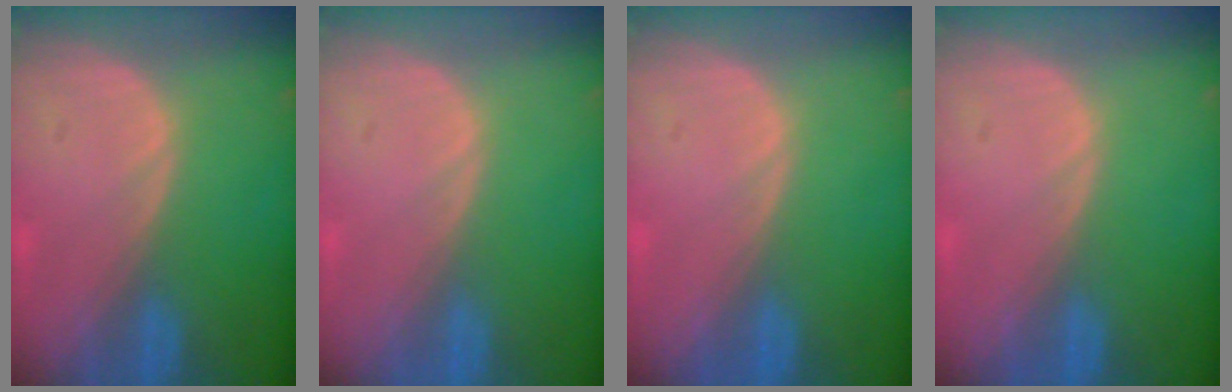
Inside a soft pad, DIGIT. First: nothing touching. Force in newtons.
{"total": 0.0}
{"total": 0.0}
{"total": 0.0}